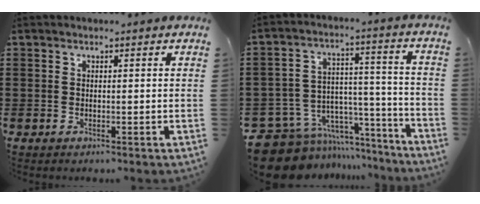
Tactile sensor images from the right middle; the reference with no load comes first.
{"total": 9.7, "force": [-8.1, 5.2, 1.7], "torque": [-0.053, 0.019, -0.150]}